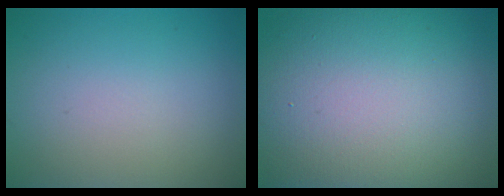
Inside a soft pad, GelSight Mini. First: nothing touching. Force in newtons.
{"total": 18.1, "press": 18.1, "slide": 1.5}